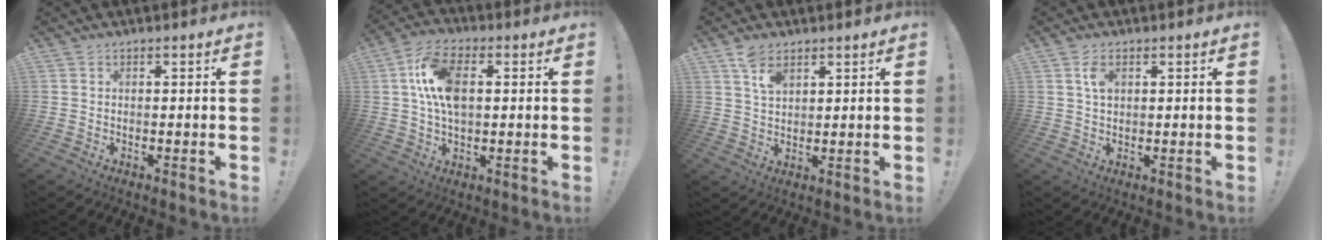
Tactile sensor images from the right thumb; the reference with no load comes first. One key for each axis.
{"total": 12.4, "fx": 1.9, "fy": 7.1, "fz": 9.9, "tx": -0.189, "ty": 0.007, "tz": 0.036}
{"total": 6.1, "fx": 3.9, "fy": 3.1, "fz": 3.5, "tx": -0.060, "ty": -0.014, "tz": 0.071}
{"total": 4.1, "fx": 1.4, "fy": 2.4, "fz": 3.1, "tx": -0.045, "ty": -0.002, "tz": 0.020}